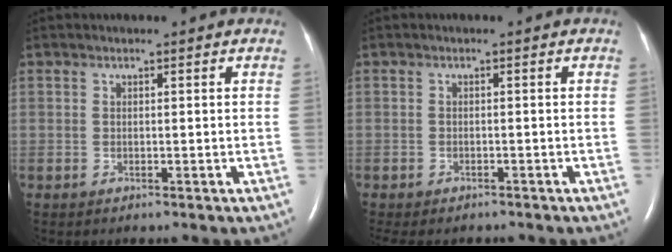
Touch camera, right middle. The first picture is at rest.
{"total": 7.3, "force": [-6.1, 2.9, 2.7], "torque": [-0.045, -0.002, -0.079]}